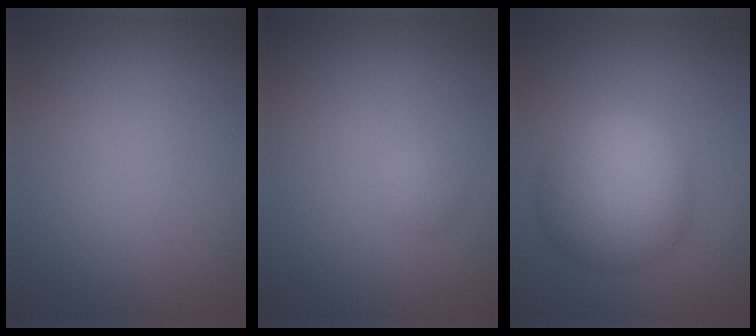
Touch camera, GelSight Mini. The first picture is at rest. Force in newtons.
{"total": 0.9, "press": 0.9, "slide": 0.0}
{"total": 7.7, "press": 7.7, "slide": 0.3}